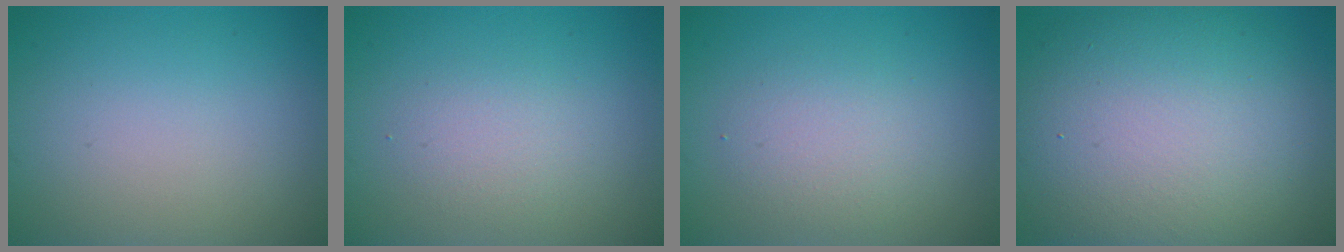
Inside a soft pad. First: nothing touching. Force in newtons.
{"total": 1.8, "press": 1.8, "slide": 0.0}
{"total": 2.6, "press": 2.6, "slide": 0.3}
{"total": 14.1, "press": 14.1, "slide": 0.8}